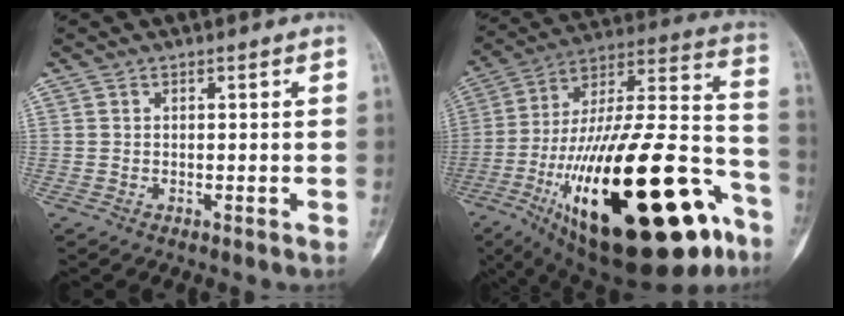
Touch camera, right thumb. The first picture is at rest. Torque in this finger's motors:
{"motor_torque": [3.11, 1.90, 2.69, -0.08, 1.06]}